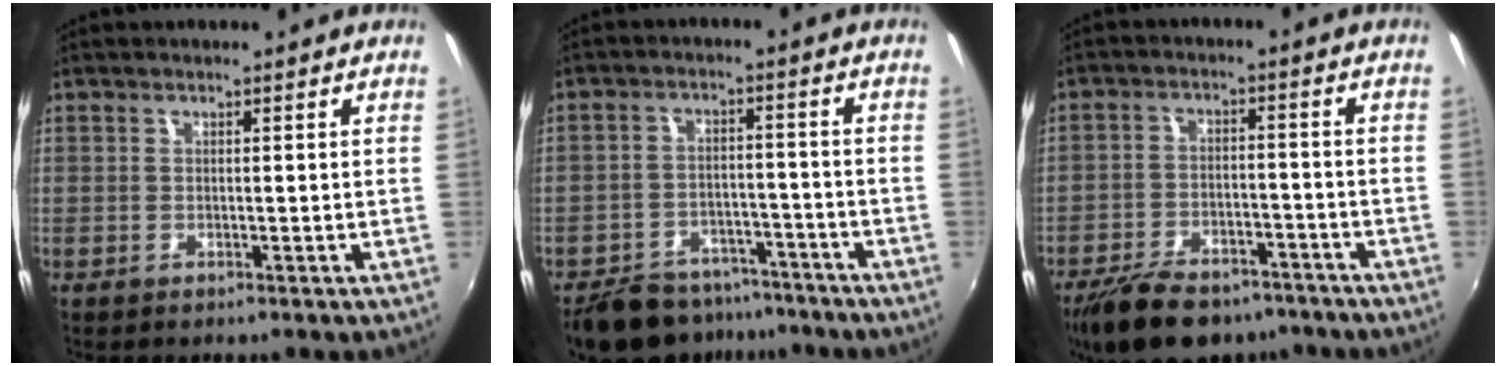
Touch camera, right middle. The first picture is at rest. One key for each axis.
{"total": 13.5, "fx": -10.9, "fy": 6.4, "fz": 4.8, "tx": -0.120, "ty": 0.003, "tz": -0.153}
{"total": 15.8, "fx": -12.0, "fy": 6.9, "fz": 7.6, "tx": -0.168, "ty": -0.016, "tz": -0.183}